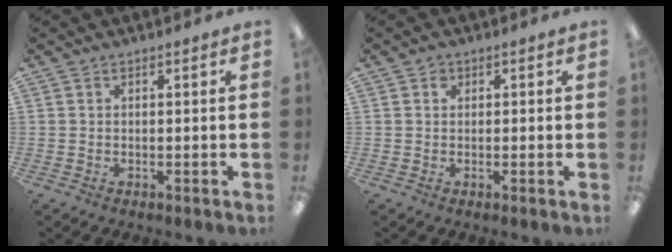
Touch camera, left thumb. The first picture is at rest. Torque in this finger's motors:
{"motor_torque": [0.07, -0.03, 0.28, -0.10, 0.00]}